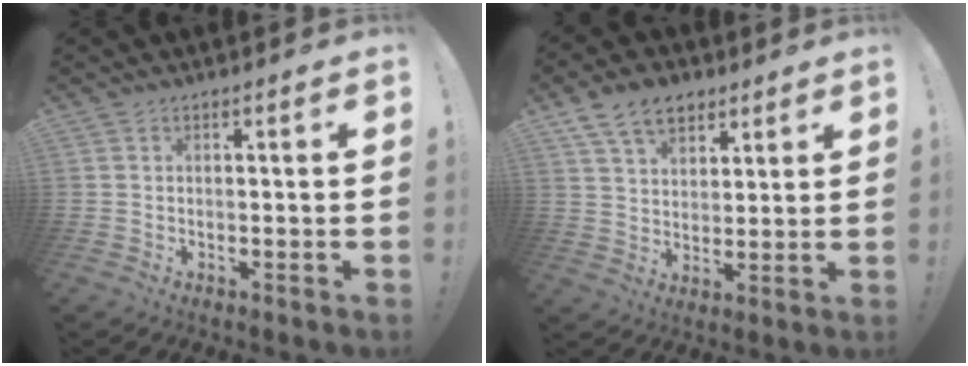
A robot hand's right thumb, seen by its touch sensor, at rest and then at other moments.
{"total": 11.1, "force": [6.7, 7.1, 5.3], "torque": [-0.088, -0.023, 0.129]}